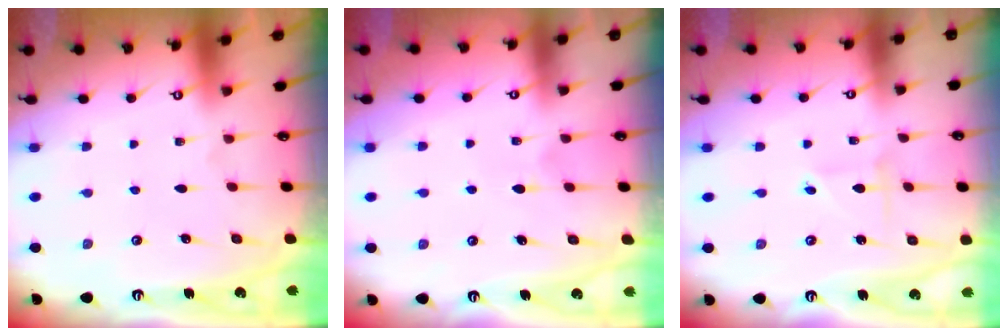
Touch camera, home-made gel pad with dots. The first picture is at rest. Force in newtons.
{"total": 5.5, "press": 5.5, "slide": 0.2}
{"total": 1.4, "press": 1.4, "slide": 0.1}